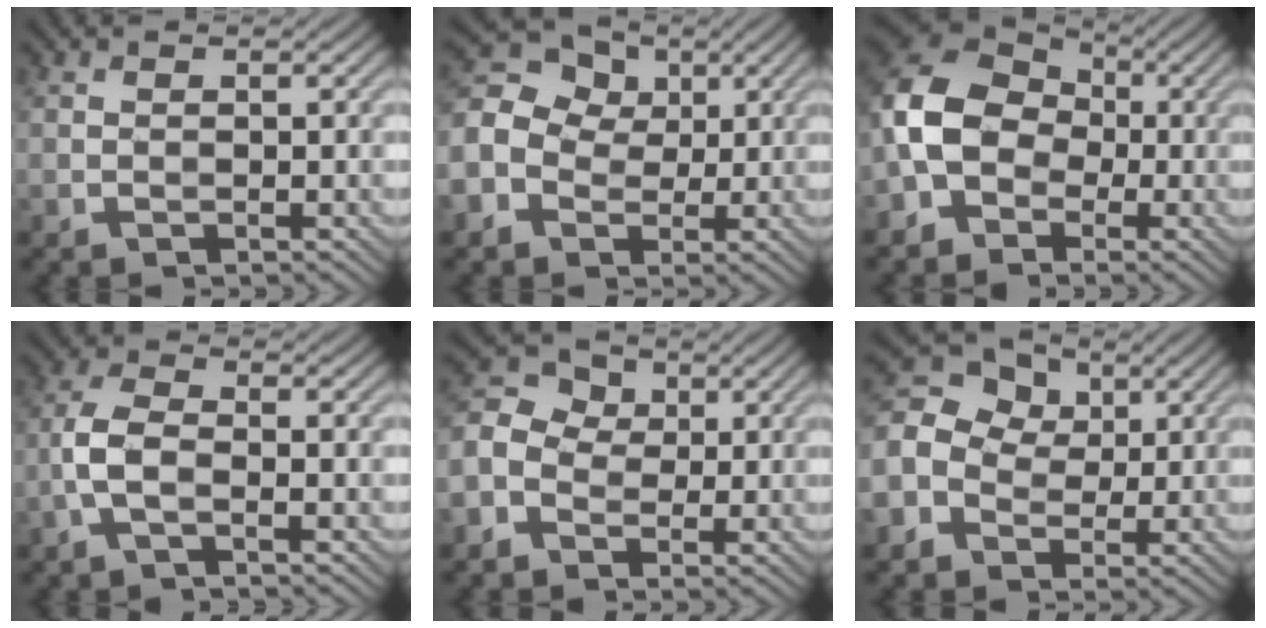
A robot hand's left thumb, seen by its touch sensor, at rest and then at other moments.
{"total": 12.3, "force": [0.2, 10.5, 6.4], "torque": [-0.183, 0.027, -0.022]}
{"total": 10.5, "force": [-1.9, 8.2, 6.4], "torque": [-0.148, -0.004, -0.050]}
{"total": 4.0, "force": [-1.6, 1.4, 3.3], "torque": [-0.084, 0.011, -0.042]}
{"total": 6.9, "force": [-1.3, 5.5, 3.9], "torque": [-0.109, 0.010, -0.034]}
{"total": 12.3, "force": [-0.1, 10.4, 6.4], "torque": [-0.180, 0.026, -0.033]}